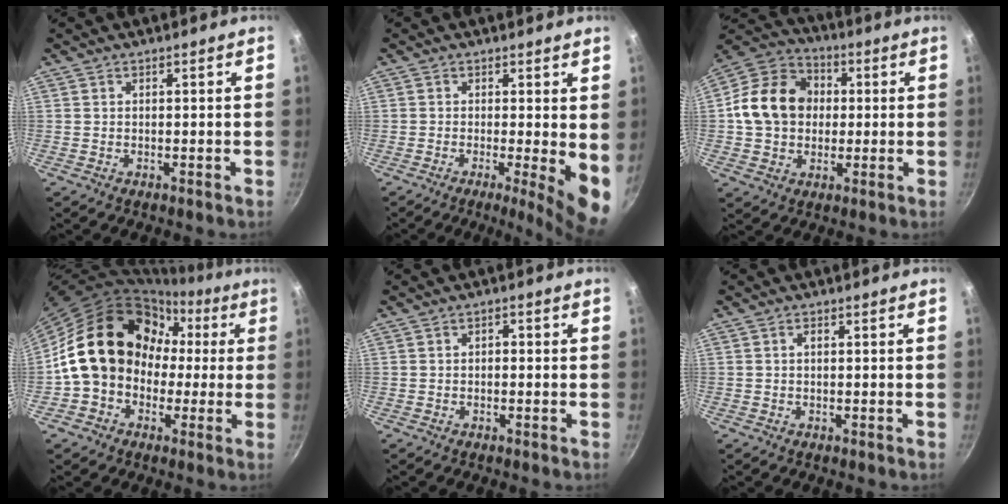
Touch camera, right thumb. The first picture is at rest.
{"total": 7.7, "force": [-0.7, 1.7, 7.4], "torque": [-0.090, -0.013, -0.008]}
{"total": 15.2, "force": [1.0, 12.4, 8.7], "torque": [-0.124, 0.027, 0.003]}
{"total": 17.6, "force": [0.1, 14.7, 9.5], "torque": [-0.114, 0.057, -0.006]}
{"total": 1.3, "force": [-0.2, 0.8, 0.9], "torque": [-0.016, 0.008, -0.004]}
{"total": 1.0, "force": [0.2, 0.5, 0.8], "torque": [-0.016, 0.004, 0.002]}